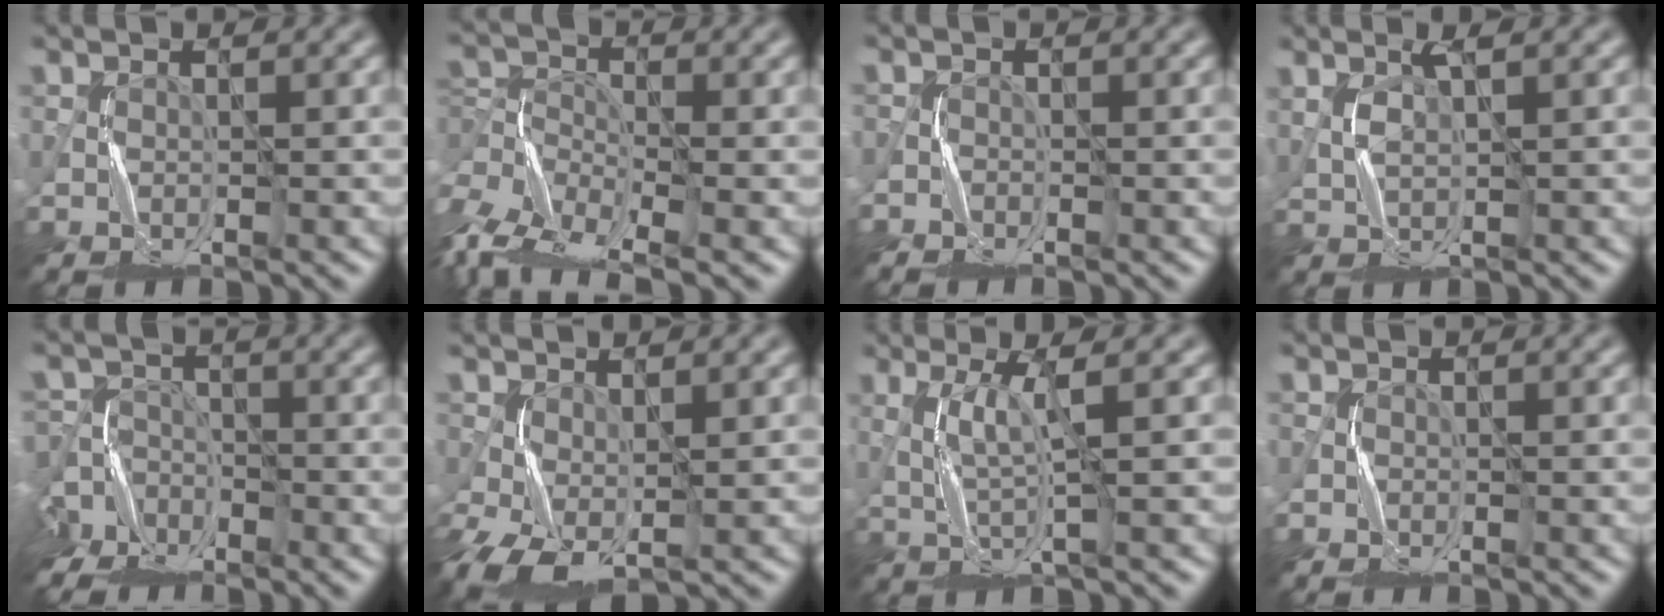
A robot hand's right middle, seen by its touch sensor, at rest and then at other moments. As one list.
[{"total": 8.2, "force": [-6.2, 3.3, 4.2], "torque": [-0.073, -0.001, -0.116]}, {"total": 1.4, "force": [-1.2, 0.6, -0.2], "torque": [0.007, 0.000, -0.025]}, {"total": 1.4, "force": [0.7, 0.3, 1.2], "torque": [-0.030, -0.005, 0.020]}, {"total": 8.4, "force": [-6.2, 5.3, 1.9], "torque": [-0.034, -0.023, -0.113]}, {"total": 6.1, "force": [-1.7, 3.6, 4.6], "torque": [-0.119, -0.010, -0.031]}, {"total": 2.4, "force": [0.3, -0.1, 2.4], "torque": [-0.057, -0.005, 0.015]}, {"total": 0.8, "force": [-0.7, 0.4, 0.0], "torque": [0.005, 0.000, -0.013]}]